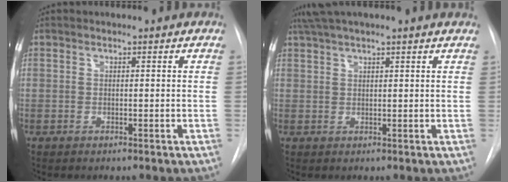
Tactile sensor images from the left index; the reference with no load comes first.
{"total": 8.8, "force": [7.2, -0.5, 5.0], "torque": [-0.088, 0.039, 0.095]}